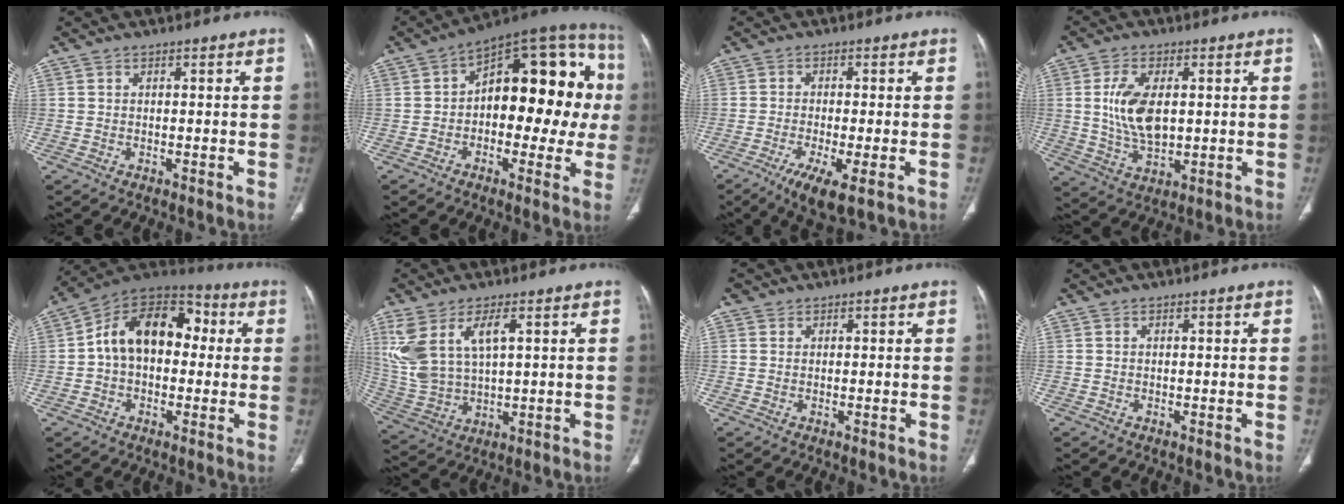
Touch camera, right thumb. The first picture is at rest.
{"total": 22.7, "force": [1.3, 12.1, 19.2], "torque": [-0.204, 0.044, 0.004]}
{"total": 7.2, "force": [-3.4, 1.5, 6.2], "torque": [-0.116, -0.012, -0.057]}
{"total": 10.2, "force": [1.4, 5.5, 8.5], "torque": [-0.165, -0.011, 0.035]}
{"total": 16.2, "force": [1.4, 11.0, 11.9], "torque": [-0.156, 0.046, 0.009]}
{"total": 12.6, "force": [4.7, 6.0, 10.1], "torque": [-0.226, -0.014, 0.111]}
{"total": 0.8, "force": [0.4, 0.7, -0.1], "torque": [0.012, 0.000, 0.003]}
{"total": 0.0}